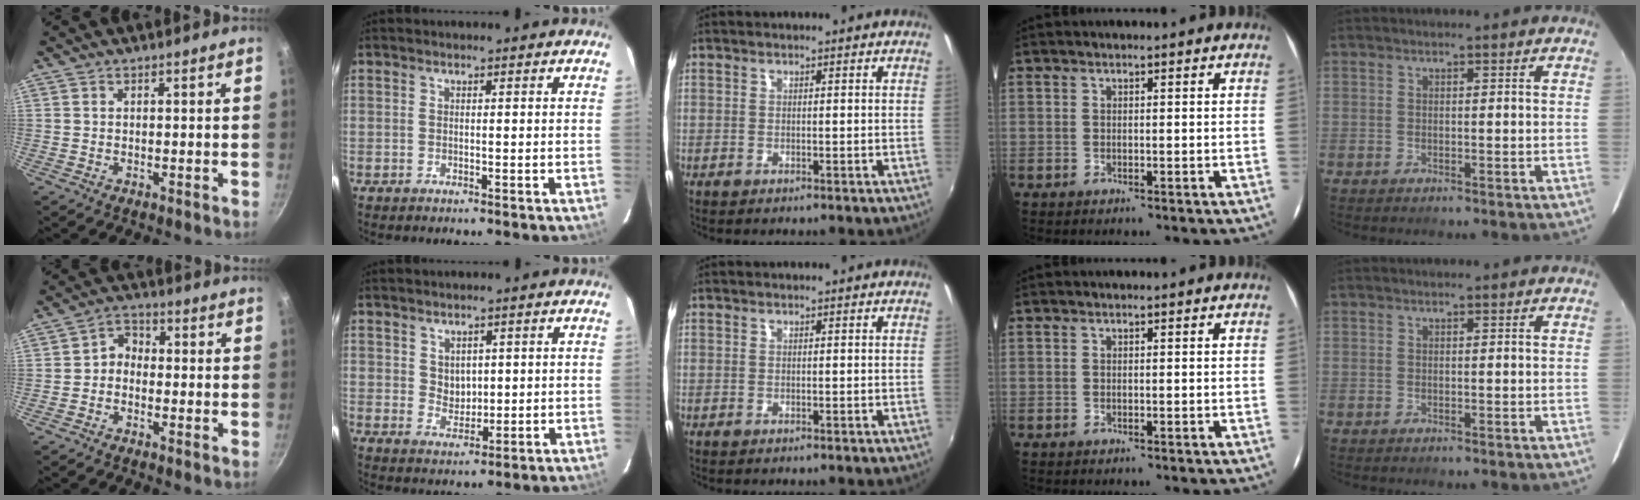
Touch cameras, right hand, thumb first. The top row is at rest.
{"thumb": {"total": 3.4, "force": [-1.1, 2.7, 1.8], "torque": [-0.014, 0.021, -0.031]}, "index": {"total": 3.6, "force": [1.3, 2.9, 1.6], "torque": [-0.022, 0.001, 0.030]}}